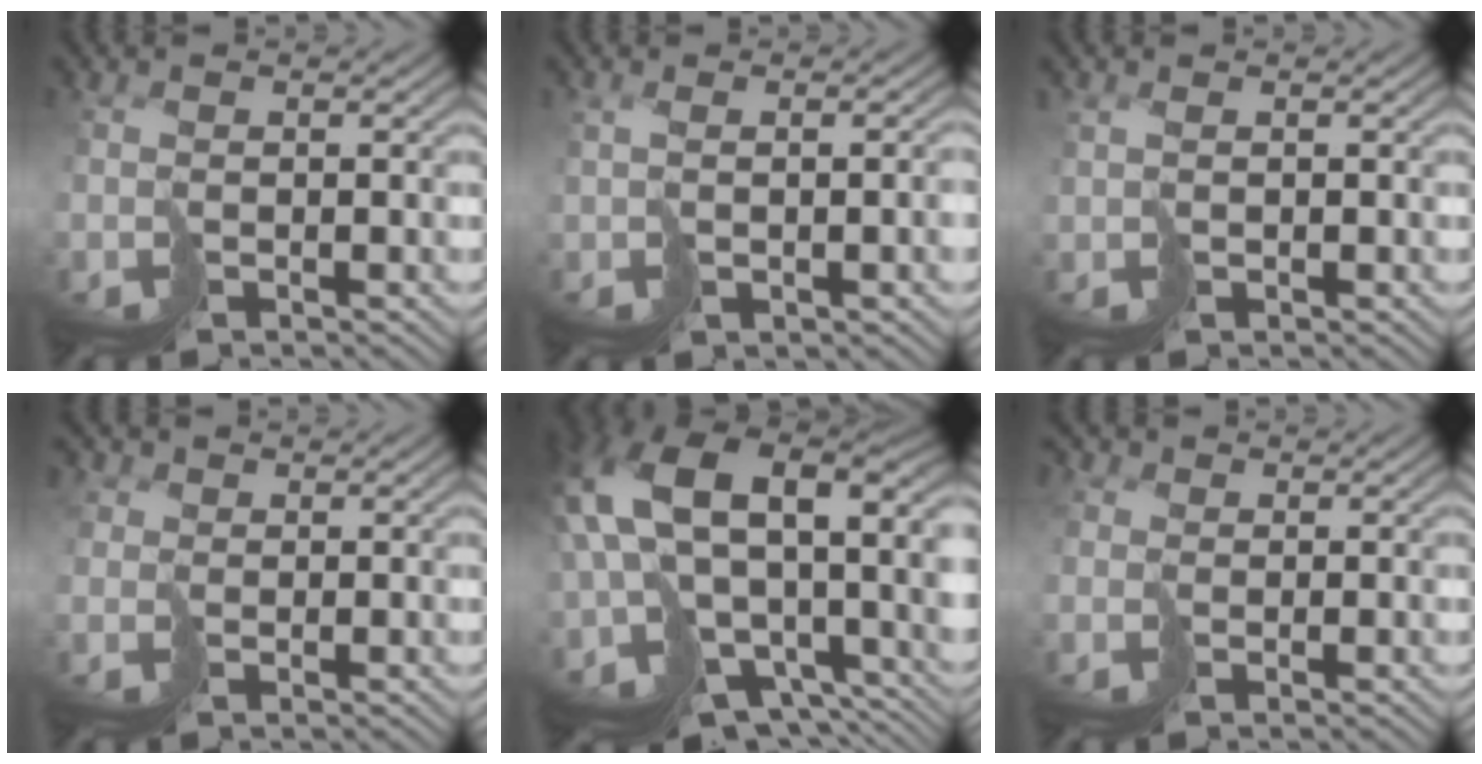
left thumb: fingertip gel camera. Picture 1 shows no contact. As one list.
[{"total": 3.4, "force": [0.1, 1.5, 3.1], "torque": [-0.060, 0.000, 0.012]}, {"total": 1.1, "force": [0.8, 0.5, 0.5], "torque": [-0.017, -0.001, 0.020]}, {"total": 2.6, "force": [0.9, 2.3, 0.6], "torque": [-0.032, 0.005, 0.009]}, {"total": 16.1, "force": [-1.9, 10.7, 11.8], "torque": [-0.266, -0.046, 0.023]}, {"total": 2.5, "force": [0.5, 2.3, 0.9], "torque": [-0.036, 0.005, 0.003]}]